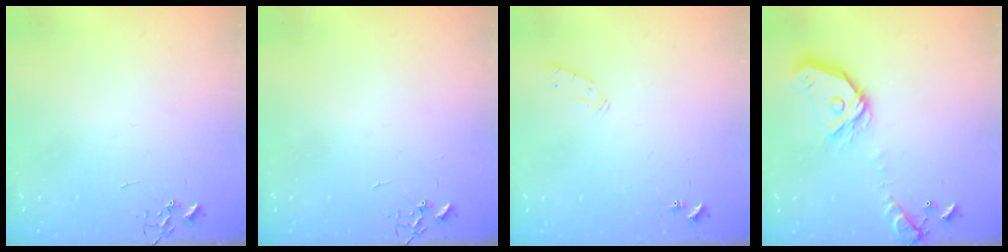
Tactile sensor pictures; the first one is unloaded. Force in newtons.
{"total": 0.0}
{"total": 6.7, "press": 6.7, "slide": 1.0}
{"total": 15.9, "press": 15.7, "slide": 2.2}